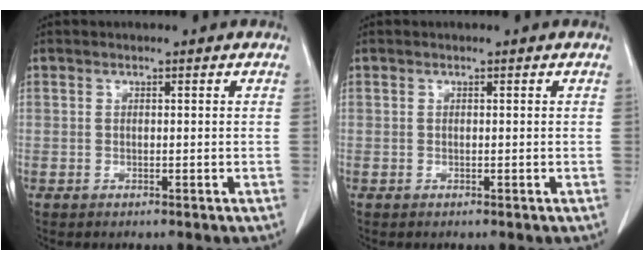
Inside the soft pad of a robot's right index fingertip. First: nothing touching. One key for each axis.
{"total": 0.0}